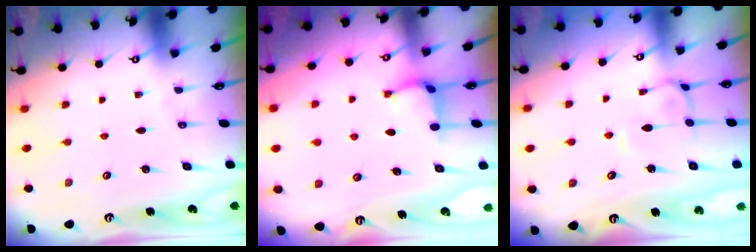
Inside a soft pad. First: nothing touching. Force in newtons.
{"total": 2.5, "press": 2.5, "slide": 0.4}
{"total": 0.9, "press": 0.6, "slide": 0.6}